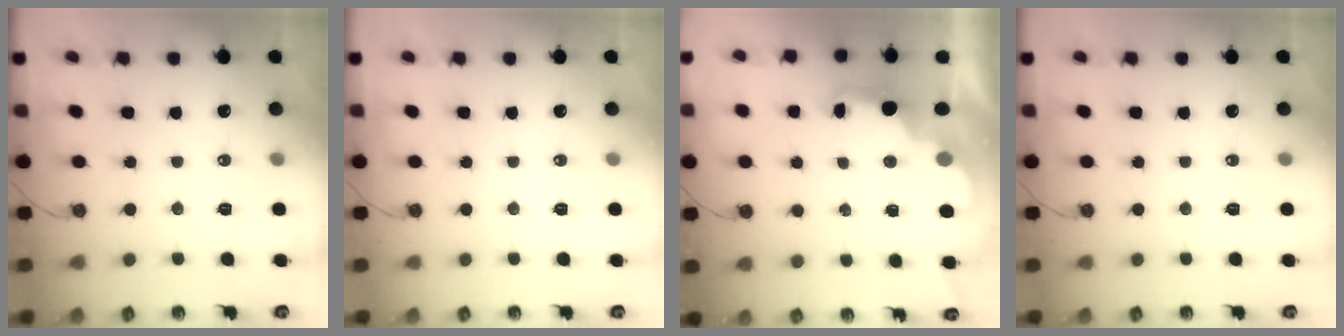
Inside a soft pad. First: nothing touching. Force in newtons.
{"total": 0.0}
{"total": 3.0, "press": 2.9, "slide": 0.6}
{"total": 0.0}